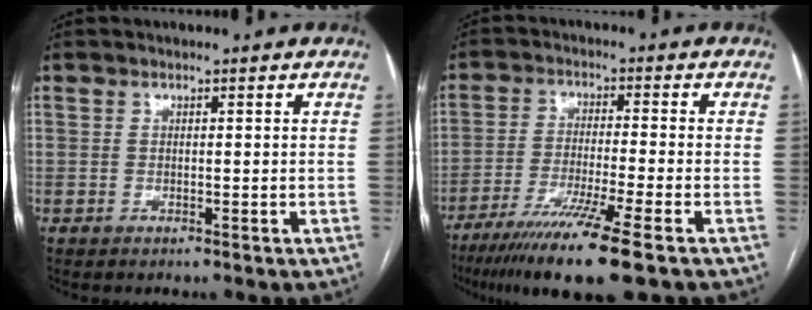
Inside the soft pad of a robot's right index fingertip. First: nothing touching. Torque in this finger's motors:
{"motor_torque": [0.85, -0.65, 0.64, 0.20]}